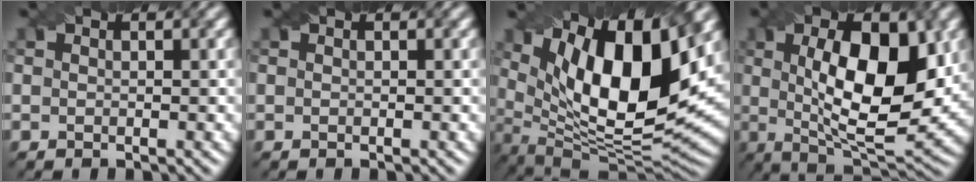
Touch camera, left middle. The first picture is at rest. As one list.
[{"total": 0.0}, {"total": 14.9, "force": [5.4, 5.7, 12.6], "torque": [-0.209, 0.000, 0.092]}, {"total": 11.1, "force": [1.5, 4.5, 10.1], "torque": [-0.151, 0.001, 0.028]}]